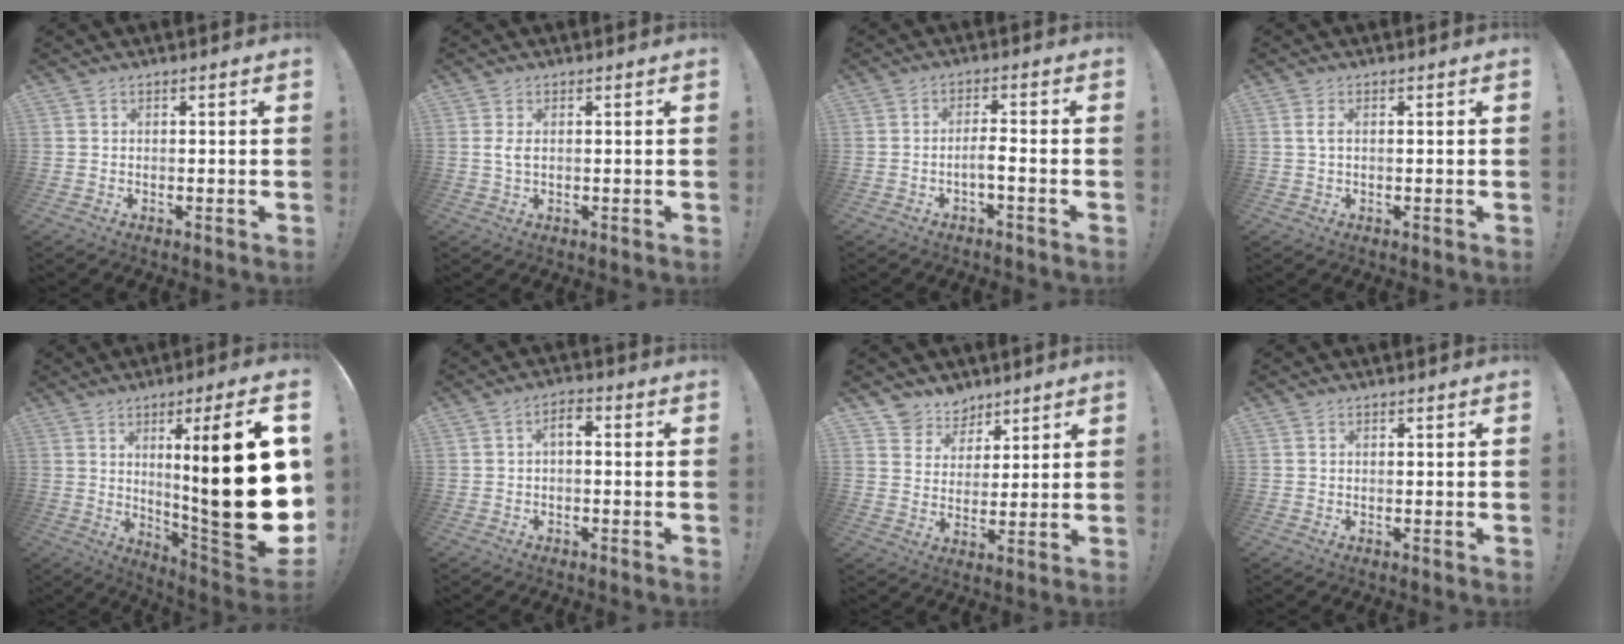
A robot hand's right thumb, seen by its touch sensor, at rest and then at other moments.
{"total": 2.3, "force": [0.4, 0.9, 2.1], "torque": [-0.034, 0.000, 0.005]}
{"total": 4.0, "force": [-1.9, 0.7, 3.4], "torque": [-0.058, 0.001, -0.034]}
{"total": 1.8, "force": [0.2, 0.5, 1.7], "torque": [-0.034, 0.003, 0.004]}
{"total": 26.6, "force": [3.6, 3.5, 26.1], "torque": [-0.398, -0.051, 0.050]}
{"total": 3.5, "force": [-0.5, 1.7, 3.0], "torque": [-0.049, 0.005, -0.012]}
{"total": 7.5, "force": [5.5, 5.2, 0.0], "torque": [-0.010, -0.044, 0.110]}
{"total": 0.0}